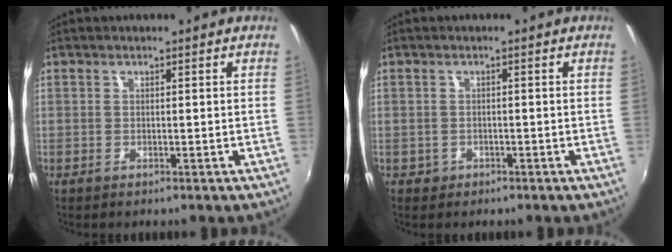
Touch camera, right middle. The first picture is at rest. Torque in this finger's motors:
{"motor_torque": [-0.09, -0.12, -0.02, -0.01]}